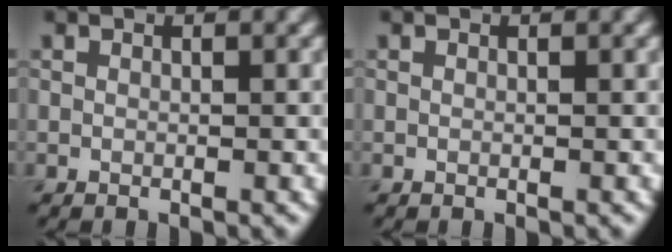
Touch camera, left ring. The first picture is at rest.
{"total": 0.0}